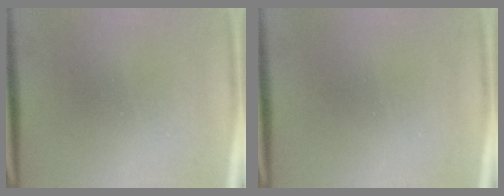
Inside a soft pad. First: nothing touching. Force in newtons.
{"total": 1.9}